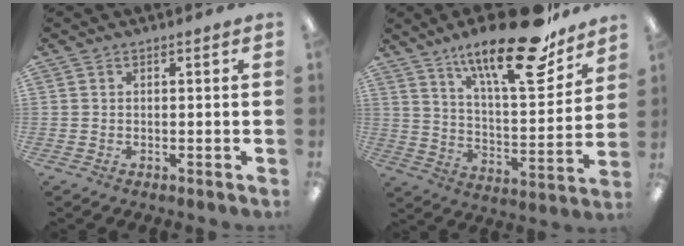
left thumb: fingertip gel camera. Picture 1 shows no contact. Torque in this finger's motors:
{"motor_torque": [0.59, 0.38, 1.72, -1.05, 0.34]}